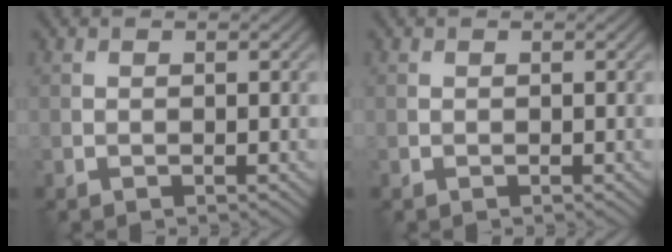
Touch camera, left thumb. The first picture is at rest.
{"total": 0.0}